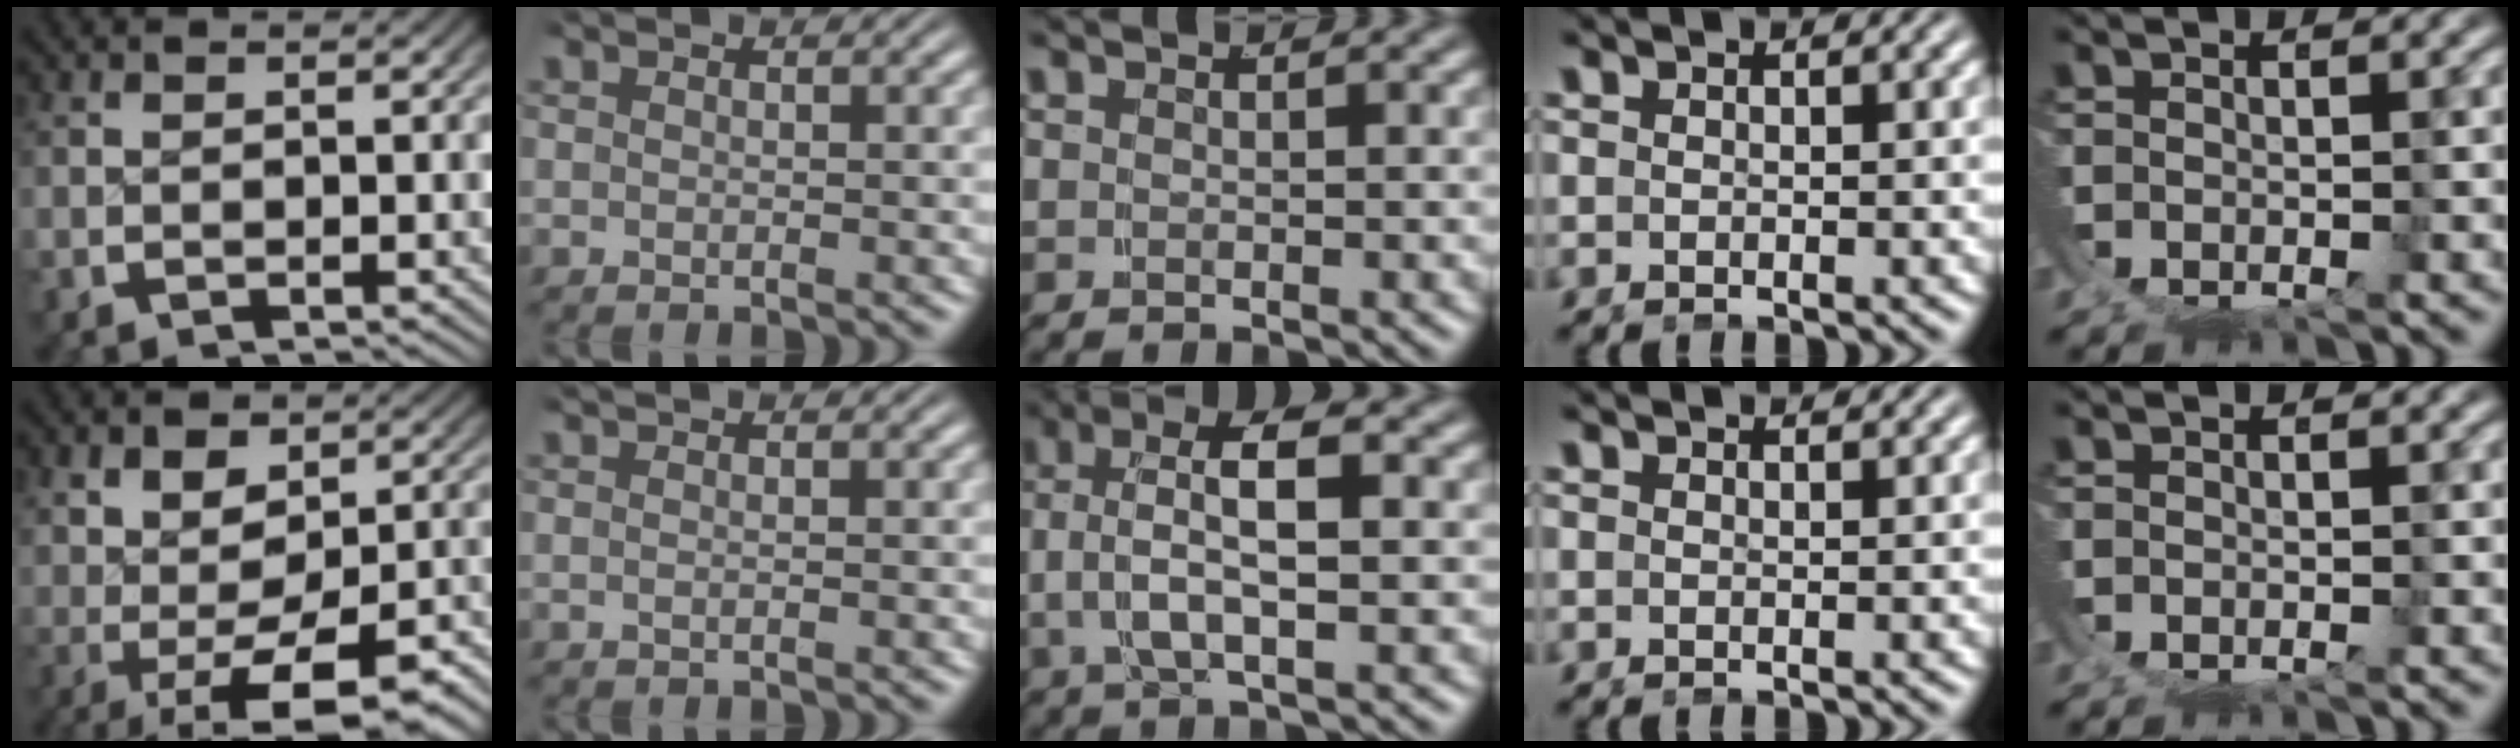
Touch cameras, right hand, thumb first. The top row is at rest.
{"thumb": {"total": 9.2, "force": [-2.3, 5.1, 7.3], "torque": [-0.119, -0.035, -0.012]}, "index": {"total": 0.9, "force": [0.7, -0.4, 0.4], "torque": [0.001, 0.007, 0.006]}, "middle": {"total": 6.5, "force": [1.5, 3.5, 5.3], "torque": [-0.098, 0.013, 0.013]}, "ring": {"total": 1.1, "force": [0.9, -0.5, 0.0], "torque": [0.010, -0.001, 0.020]}}